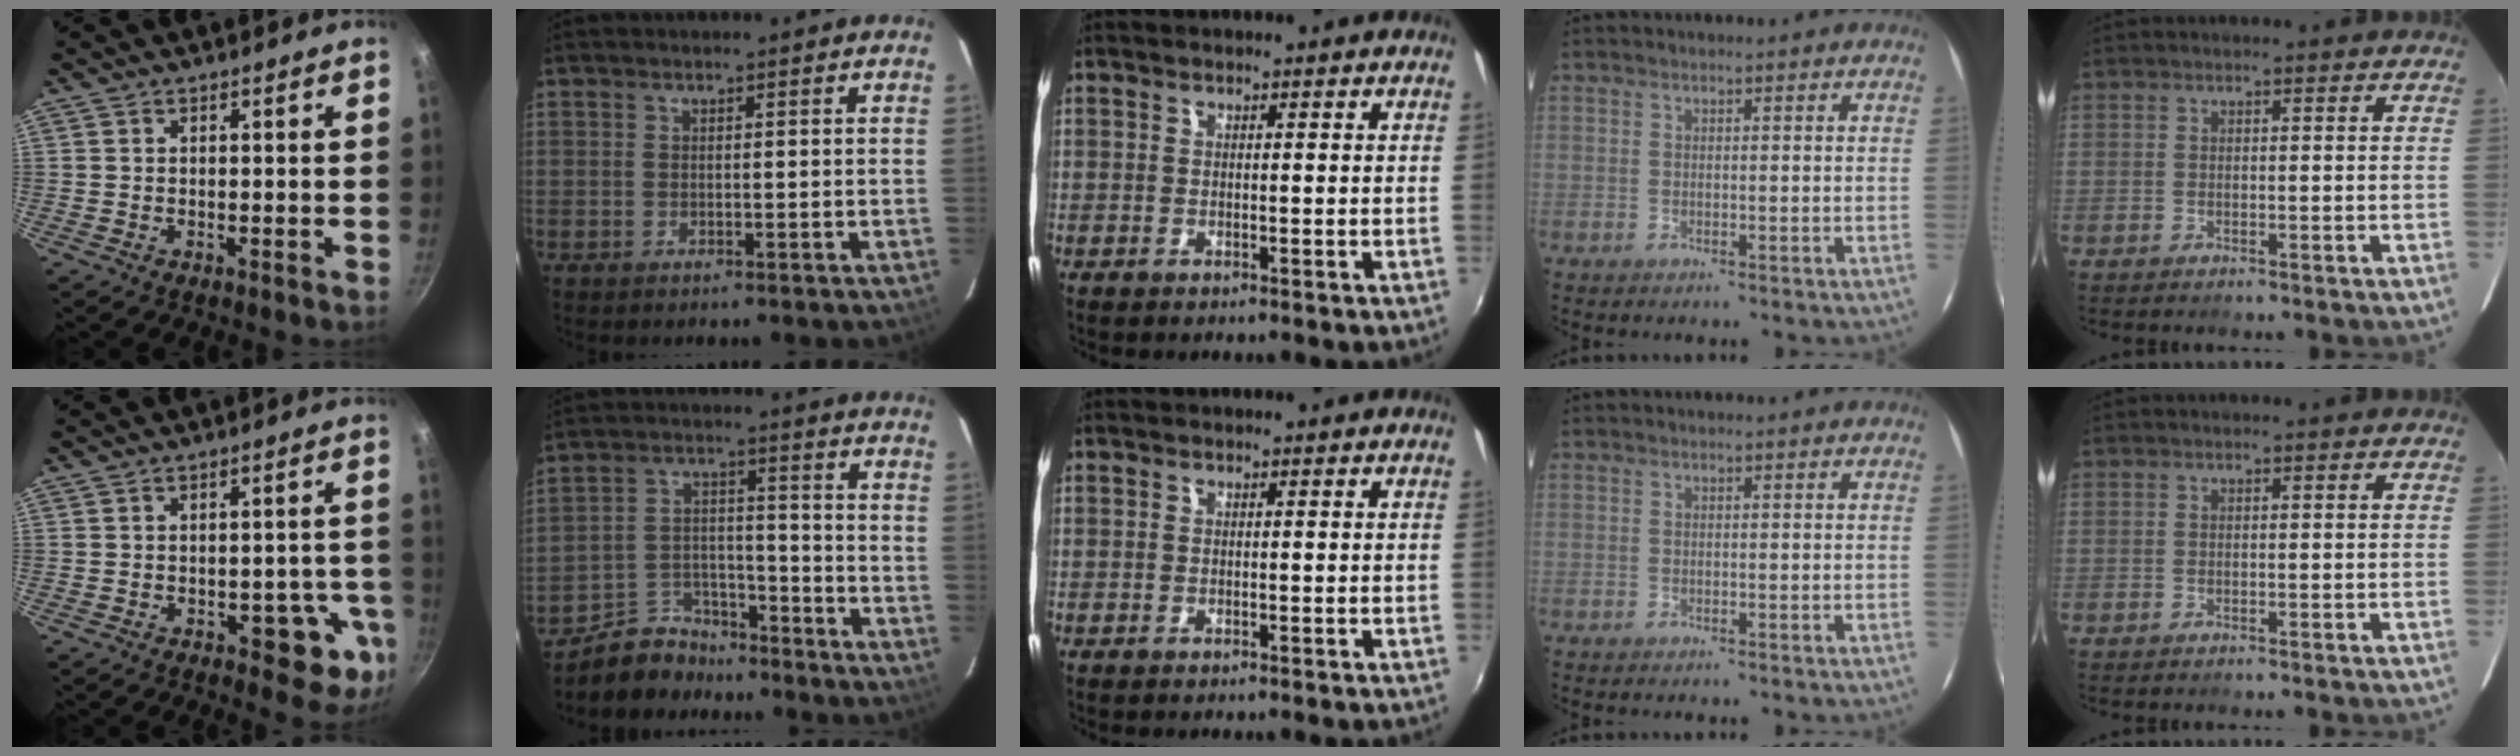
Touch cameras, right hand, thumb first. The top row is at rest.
{"thumb": {"total": 9.5, "force": [-3.3, 5.1, 7.3], "torque": [-0.035, 0.018, -0.037]}, "index": {"total": 8.9, "force": [-7.6, 4.5, 0.5], "torque": [-0.023, 0.037, -0.127]}}